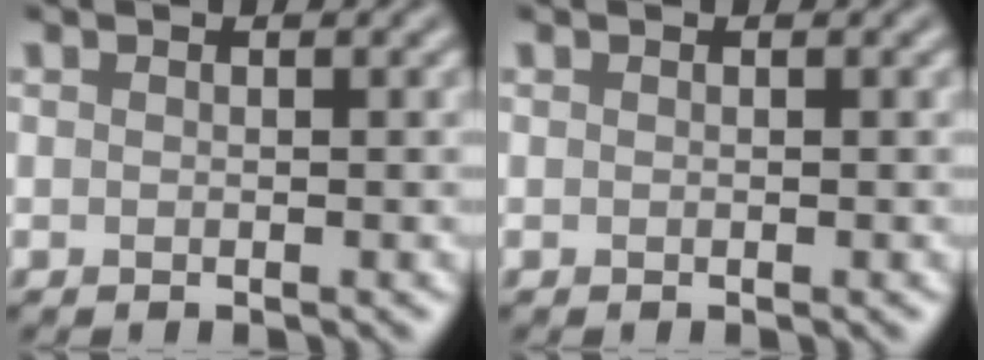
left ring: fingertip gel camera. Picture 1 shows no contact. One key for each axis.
{"total": 0.0}